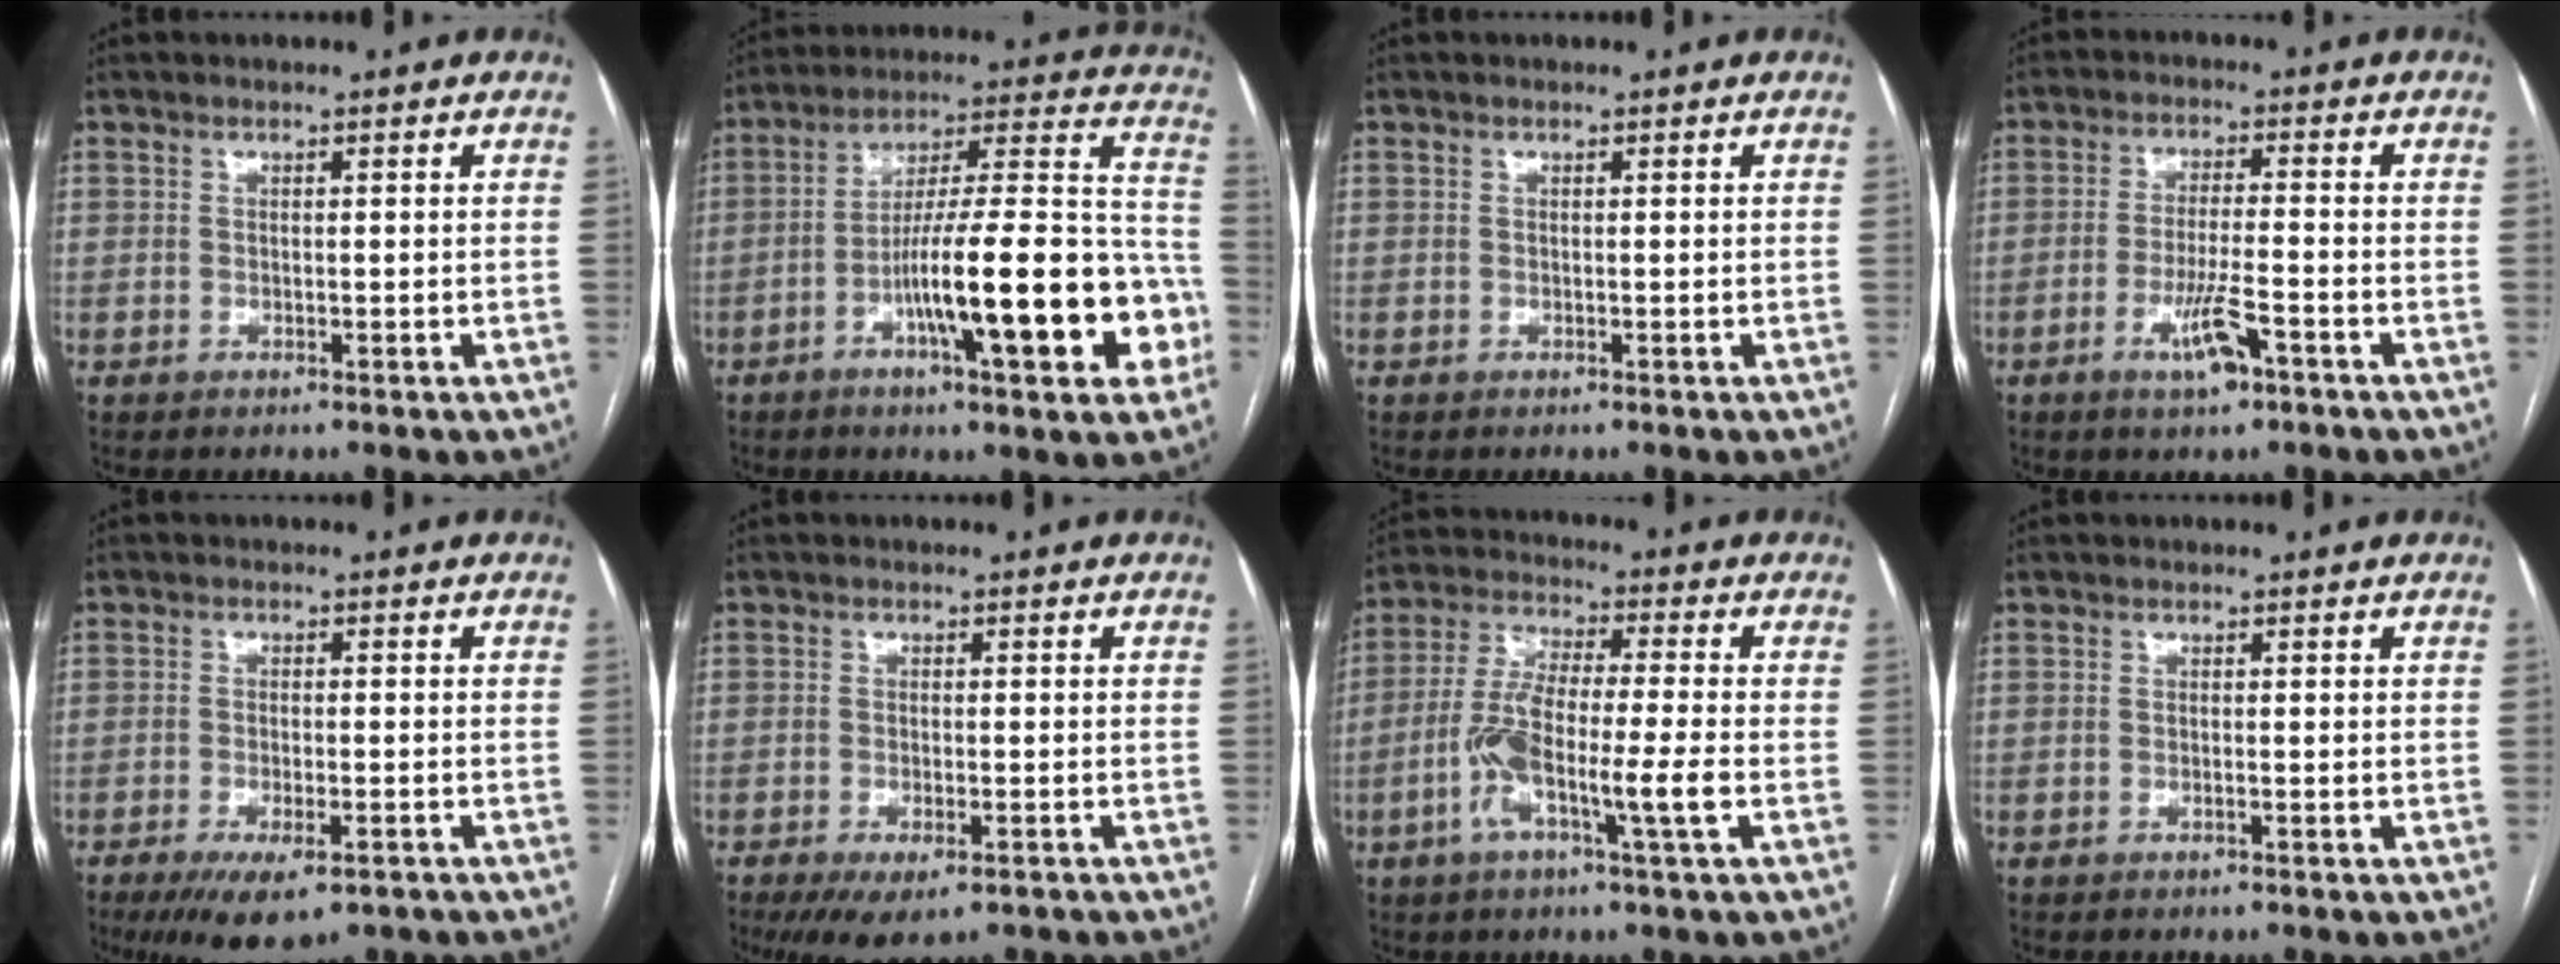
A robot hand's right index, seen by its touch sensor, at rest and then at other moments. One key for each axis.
{"total": 22.1, "fx": -7.6, "fy": 3.4, "fz": 20.5, "tx": -0.270, "ty": 0.020, "tz": -0.110}
{"total": 0.0}
{"total": 6.1, "fx": -3.2, "fy": 0.9, "fz": 5.2, "tx": -0.099, "ty": -0.006, "tz": -0.055}
{"total": 8.3, "fx": -5.5, "fy": 2.6, "fz": 5.7, "tx": -0.090, "ty": -0.015, "tz": -0.081}
{"total": 6.8, "fx": -4.7, "fy": 2.3, "fz": 4.4, "tx": -0.066, "ty": -0.013, "tz": -0.068}
{"total": 10.8, "fx": -3.2, "fy": 0.5, "fz": 10.3, "tx": -0.208, "ty": 0.001, "tz": -0.067}
{"total": 0.0}